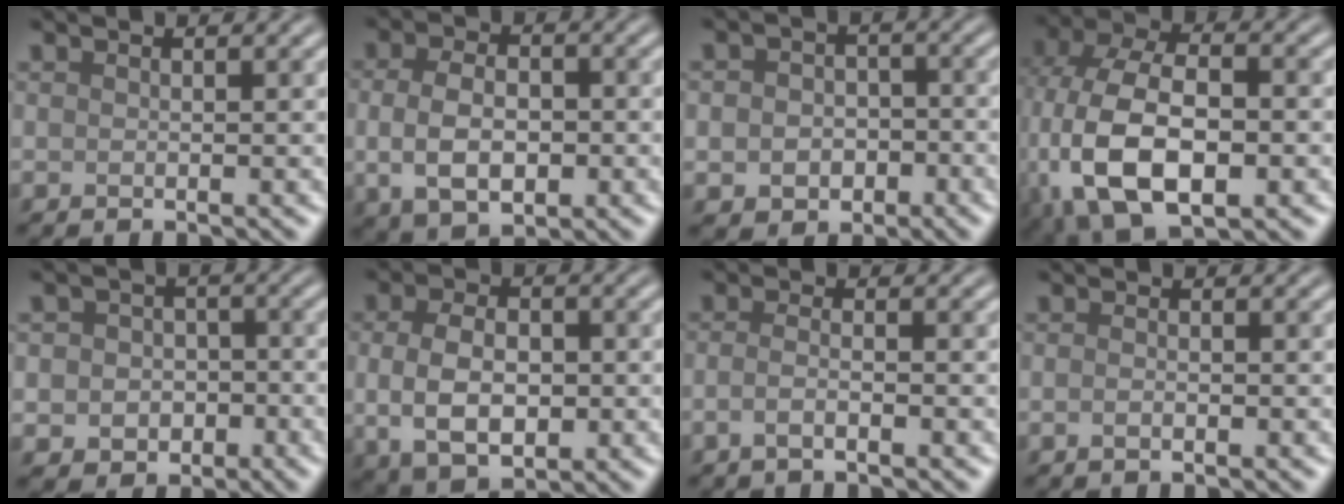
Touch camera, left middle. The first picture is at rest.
{"total": 5.6, "force": [-0.6, 3.5, 4.3], "torque": [-0.084, -0.008, -0.009]}
{"total": 4.0, "force": [-1.1, 3.2, 2.2], "torque": [-0.025, -0.008, -0.021]}
{"total": 14.4, "force": [-3.0, 8.9, 10.9], "torque": [-0.221, -0.010, -0.026]}
{"total": 4.4, "force": [-0.9, 3.8, 1.8], "torque": [-0.010, -0.004, -0.028]}
{"total": 6.2, "force": [-0.5, 3.9, 4.8], "torque": [-0.090, -0.005, -0.009]}
{"total": 1.9, "force": [-1.0, 0.6, 1.6], "torque": [-0.024, -0.002, -0.026]}
{"total": 1.0, "force": [-0.4, 0.4, 0.8], "torque": [-0.010, -0.001, -0.012]}